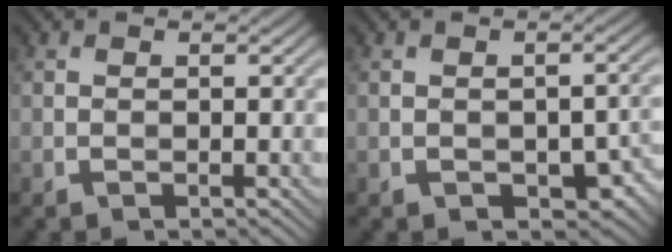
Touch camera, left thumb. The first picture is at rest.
{"total": 6.4, "force": [-2.4, 3.8, 4.6], "torque": [-0.063, -0.020, -0.022]}